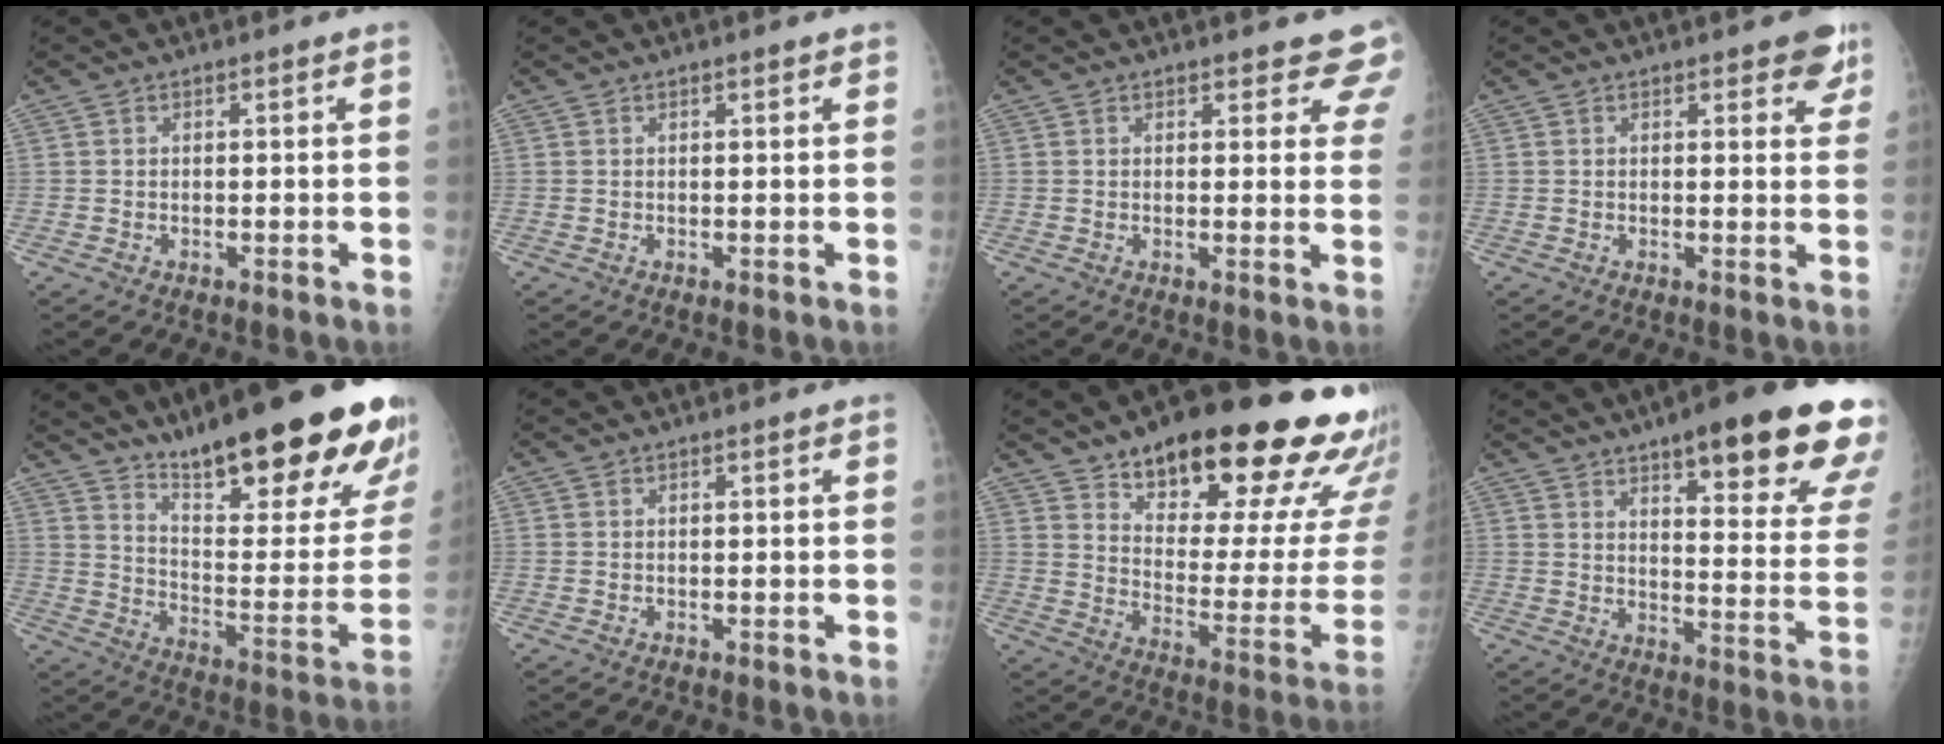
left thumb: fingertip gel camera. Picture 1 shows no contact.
{"total": 0.9, "force": [0.6, 0.2, 0.6], "torque": [-0.007, -0.001, 0.007]}
{"total": 6.5, "force": [5.8, 2.3, 1.7], "torque": [0.025, -0.024, 0.045]}
{"total": 4.4, "force": [2.9, 2.0, 2.6], "torque": [0.003, -0.011, 0.030]}
{"total": 28.5, "force": [19.9, 6.1, 19.4], "torque": [-0.246, -0.100, 0.297]}
{"total": 0.0}
{"total": 29.9, "force": [19.7, 9.8, 20.3], "torque": [-0.232, -0.082, 0.275]}
{"total": 24.4, "force": [15.8, 5.3, 17.9], "torque": [-0.205, -0.062, 0.204]}